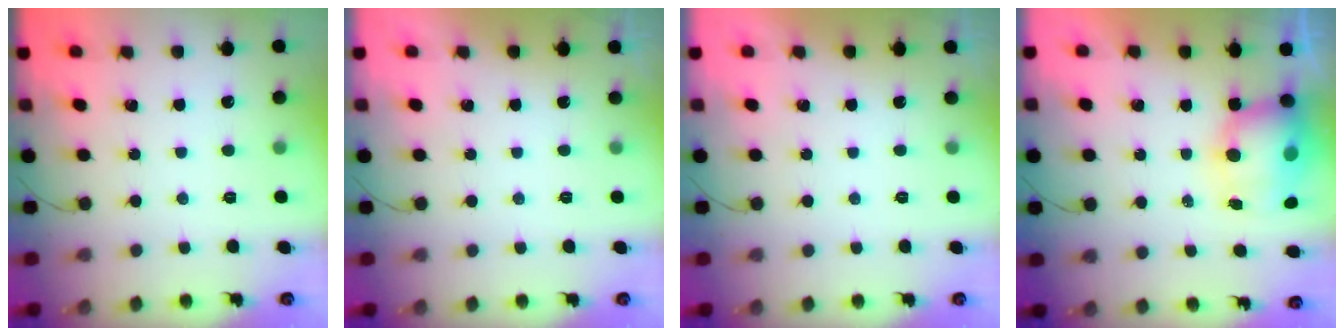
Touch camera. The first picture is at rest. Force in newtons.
{"total": 0.0}
{"total": 0.0}
{"total": 9.9, "press": 9.7, "slide": 2.0}